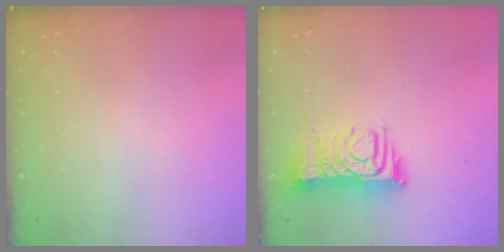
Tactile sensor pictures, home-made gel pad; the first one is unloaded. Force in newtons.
{"total": 9.4, "press": 9.3, "slide": 1.2}